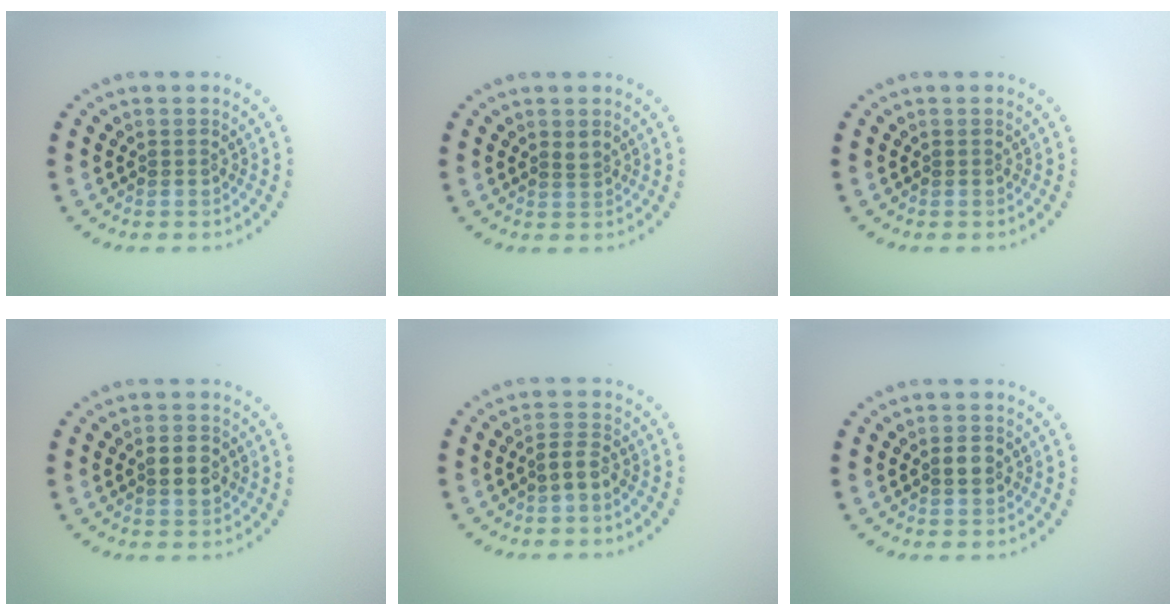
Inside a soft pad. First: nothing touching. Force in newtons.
{"total": 0.8, "press": 0.6, "slide": 0.5}
{"total": 0.0}
{"total": 2.6, "press": 2.6, "slide": 0.1}
{"total": 1.8, "press": 1.4, "slide": 1.1}
{"total": 1.6, "press": 1.6, "slide": 0.2}